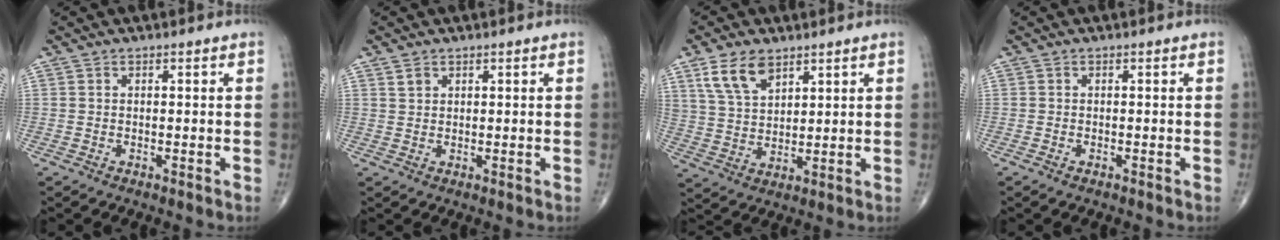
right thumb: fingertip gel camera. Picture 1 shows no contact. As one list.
[{"total": 1.5, "force": [1.0, 1.0, 0.5], "torque": [-0.002, -0.002, 0.018]}, {"total": 8.4, "force": [5.1, 4.6, 4.9], "torque": [-0.081, -0.020, 0.106]}, {"total": 0.6, "force": [-0.4, 0.3, 0.4], "torque": [-0.009, 0.000, -0.006]}]